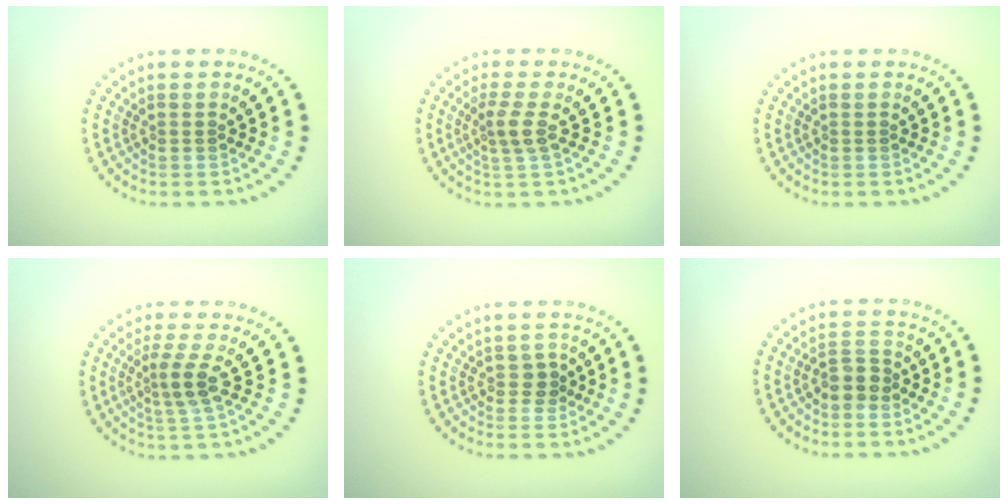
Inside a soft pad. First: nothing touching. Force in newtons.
{"total": 2.1, "press": 1.6, "slide": 1.4}
{"total": 0.0}
{"total": 2.5, "press": 1.8, "slide": 1.7}
{"total": 1.0, "press": 0.8, "slide": 0.6}
{"total": 2.0, "press": 1.7, "slide": 1.0}